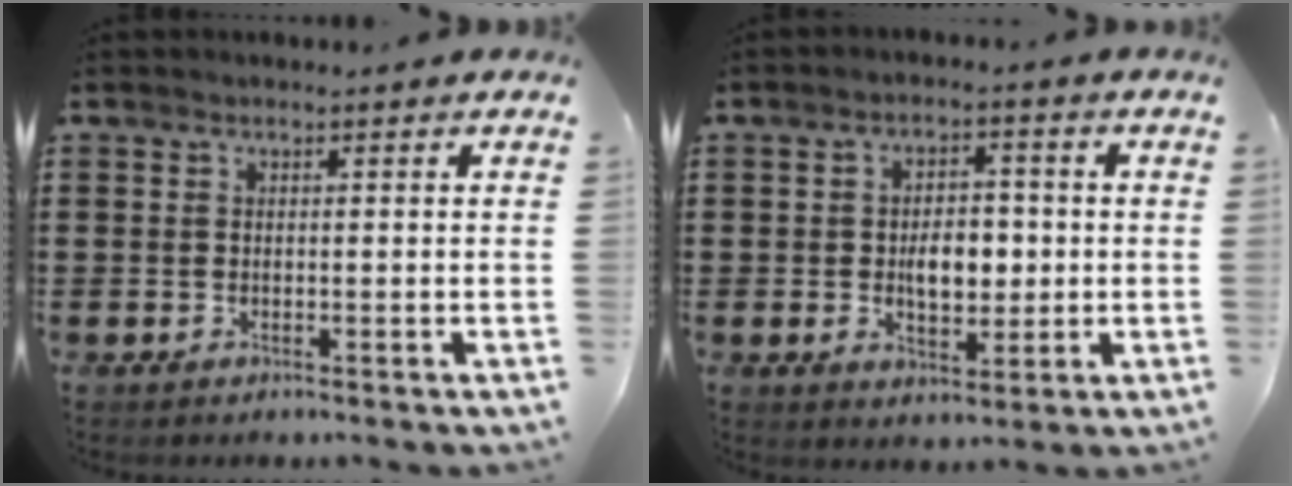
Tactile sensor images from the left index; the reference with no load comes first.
{"total": 5.8, "force": [-0.4, 3.4, 4.7], "torque": [-0.077, 0.003, -0.014]}